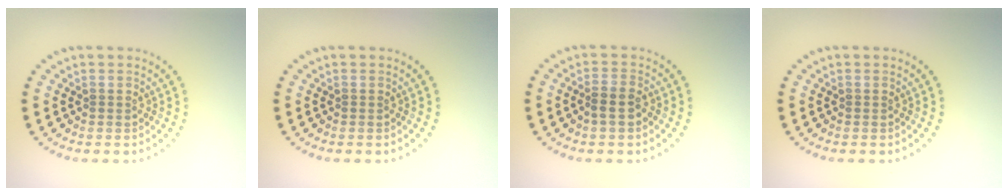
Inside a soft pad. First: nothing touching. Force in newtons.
{"total": 0.0}
{"total": 2.0, "press": 1.8, "slide": 0.8}
{"total": 0.0}